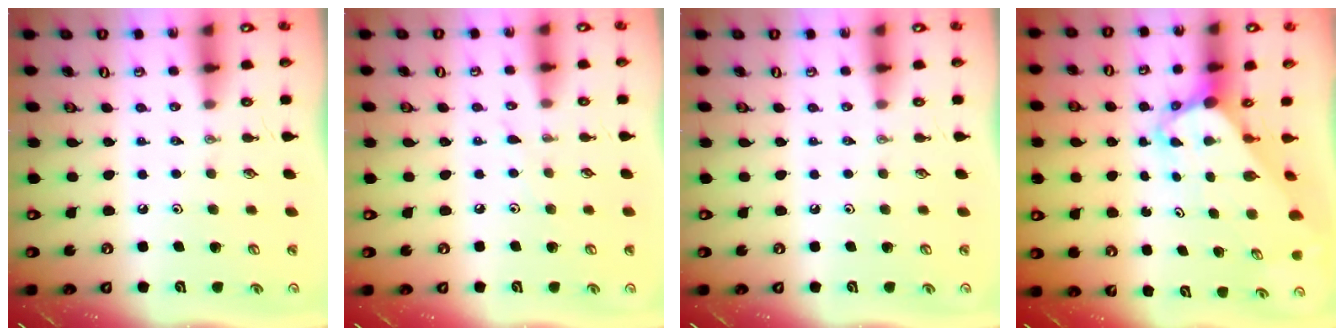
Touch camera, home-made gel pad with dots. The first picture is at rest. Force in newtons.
{"total": 3.0, "press": 3.0, "slide": 0.4}
{"total": 0.0}
{"total": 4.3, "press": 4.2, "slide": 0.5}